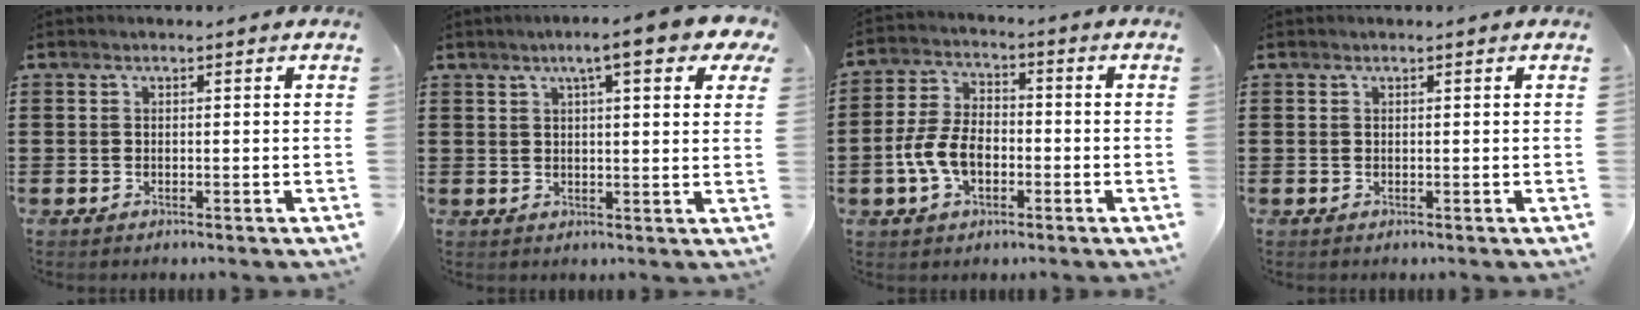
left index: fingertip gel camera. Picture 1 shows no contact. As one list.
[{"total": 7.3, "force": [4.5, 0.7, 5.8], "torque": [-0.098, -0.004, 0.071]}, {"total": 7.3, "force": [-2.3, 4.3, 5.4], "torque": [-0.135, 0.000, -0.052]}, {"total": 0.0}]